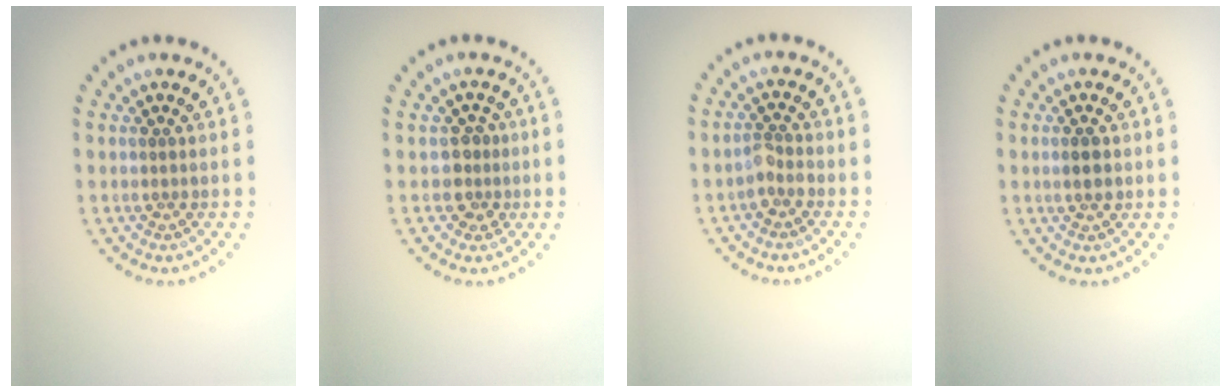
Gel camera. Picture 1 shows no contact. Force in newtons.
{"total": 2.1, "press": 1.7, "slide": 1.1}
{"total": 1.5, "press": 1.3, "slide": 0.7}
{"total": 1.2, "press": 1.2, "slide": 0.0}